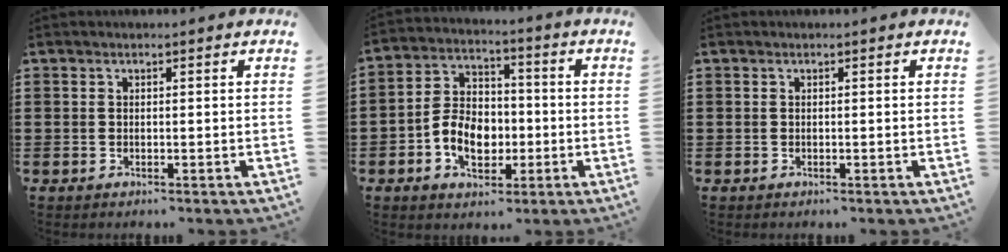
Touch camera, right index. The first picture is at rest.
{"total": 7.9, "force": [-2.1, 5.7, 5.1], "torque": [-0.107, 0.008, -0.041]}
{"total": 0.0}